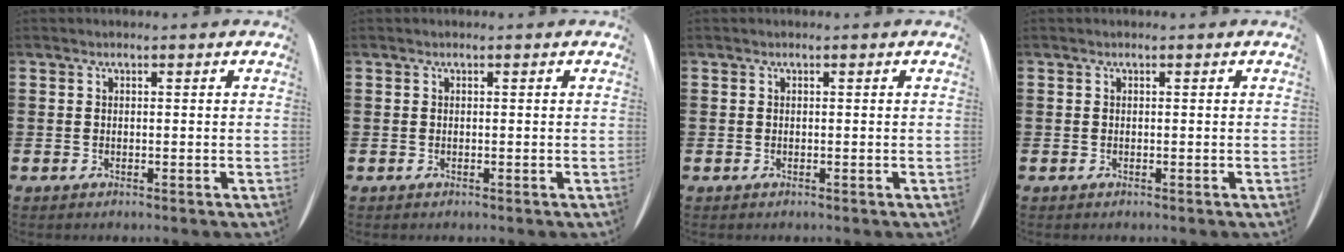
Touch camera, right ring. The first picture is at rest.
{"total": 0.0}
{"total": 0.0}
{"total": 0.0}